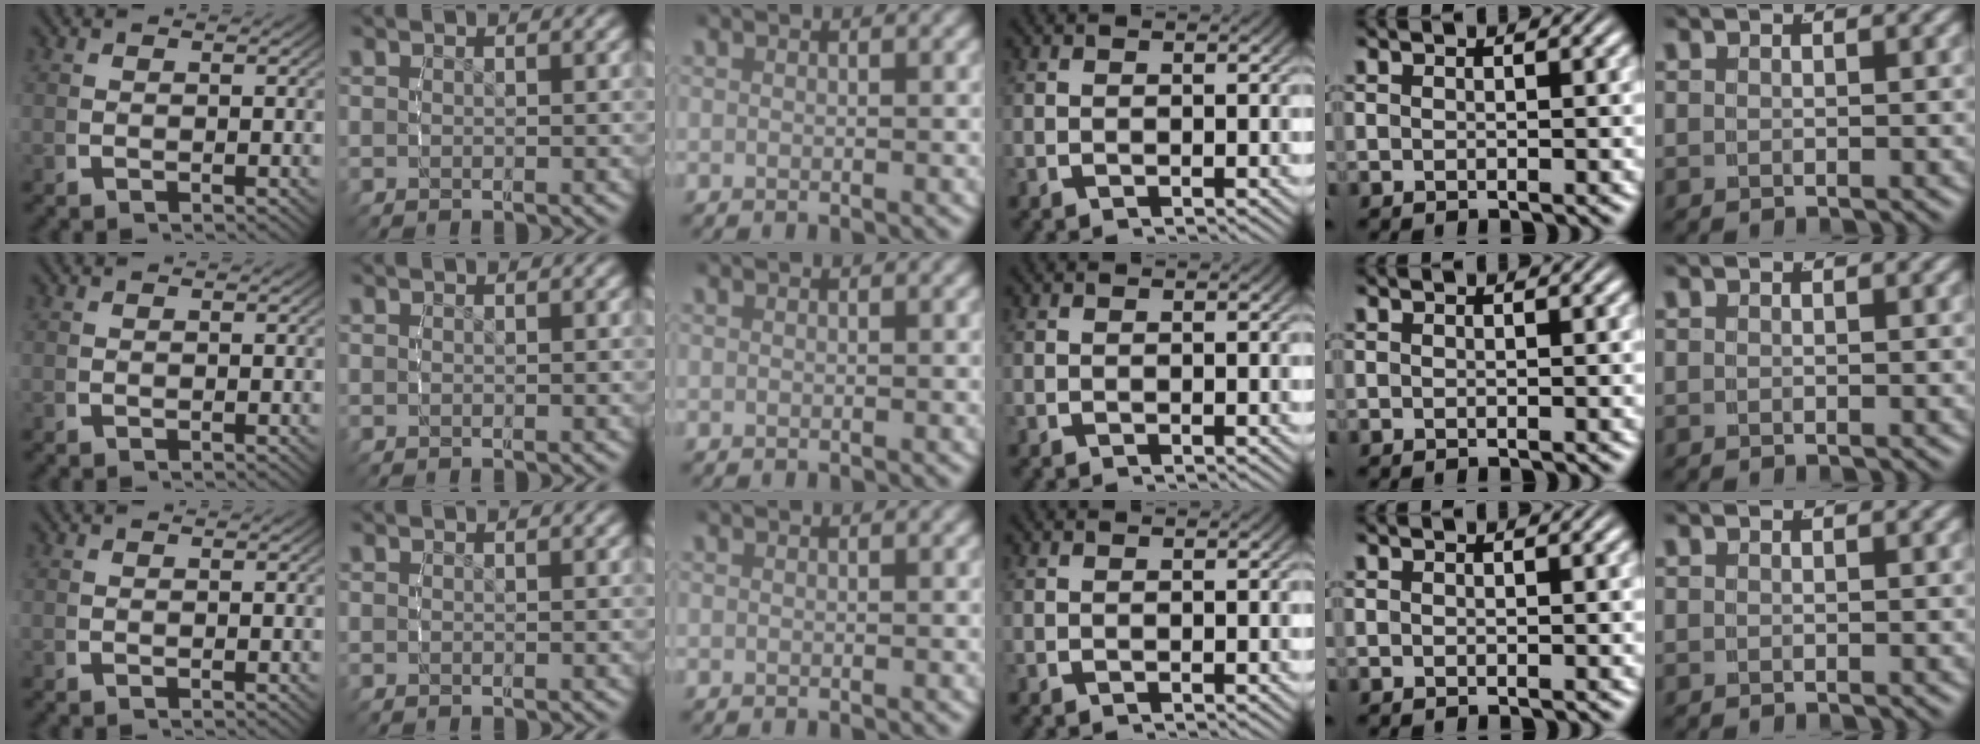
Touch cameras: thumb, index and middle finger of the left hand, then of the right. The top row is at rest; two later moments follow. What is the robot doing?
{"motion": "reach", "object": "paper towel"}